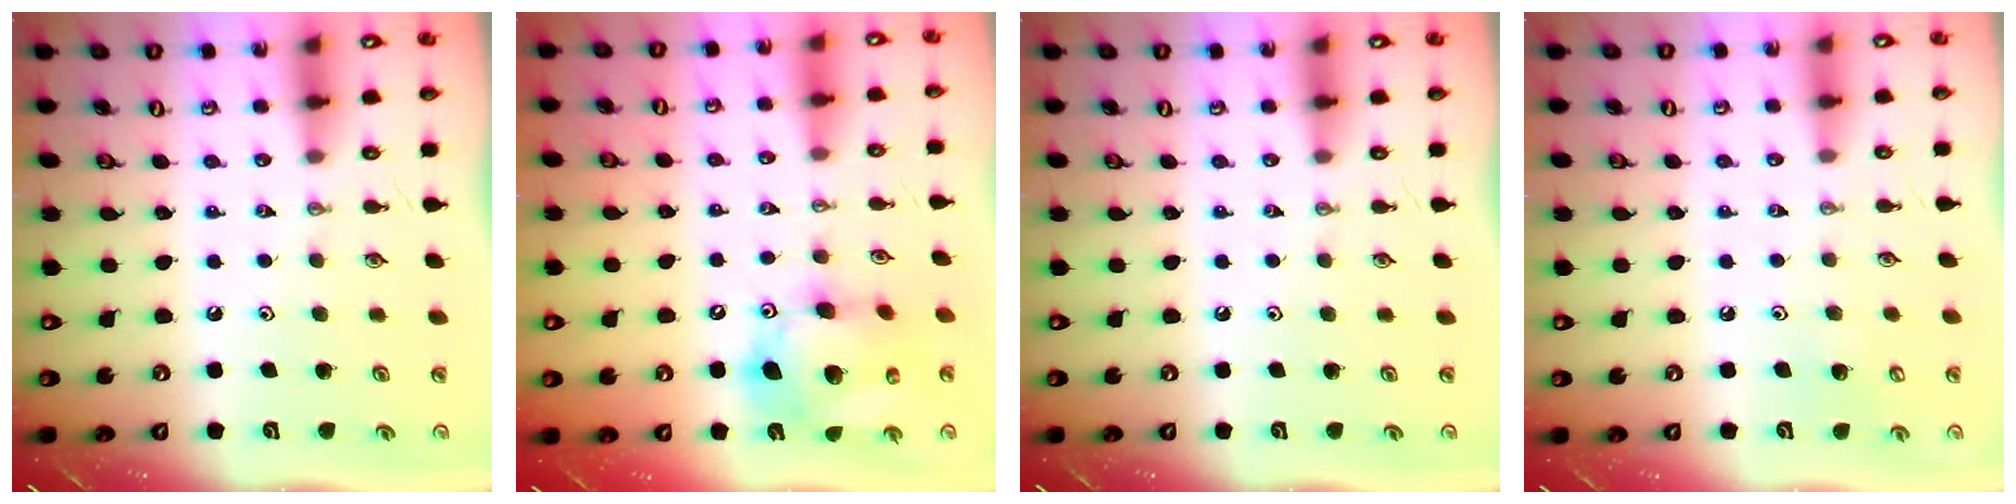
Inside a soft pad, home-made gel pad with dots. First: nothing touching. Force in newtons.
{"total": 15.9, "press": 15.7, "slide": 2.5}
{"total": 0.0}
{"total": 4.0, "press": 3.9, "slide": 0.4}